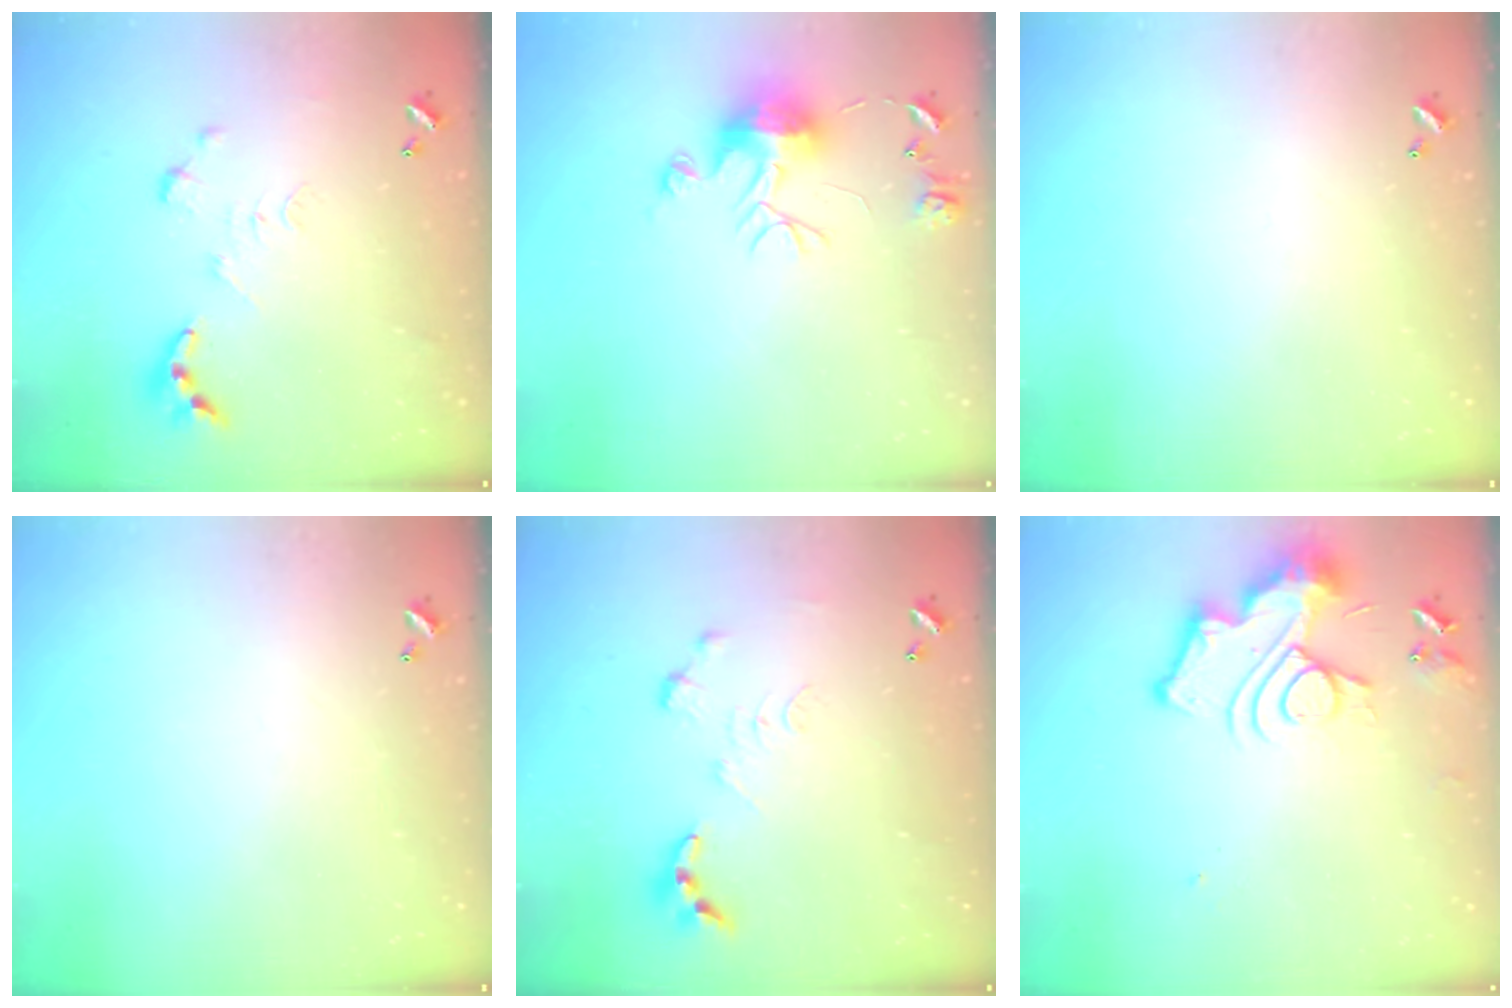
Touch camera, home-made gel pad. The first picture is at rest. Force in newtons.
{"total": 11.6, "press": 11.6, "slide": 1.1}
{"total": 0.0}
{"total": 0.0}
{"total": 0.0}
{"total": 13.0, "press": 12.9, "slide": 1.3}